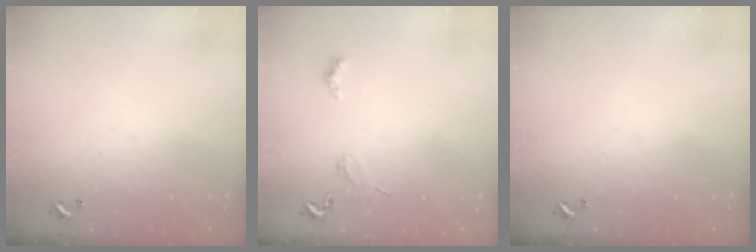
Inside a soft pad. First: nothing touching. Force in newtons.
{"total": 2.0, "press": 1.9, "slide": 0.4}
{"total": 0.0}